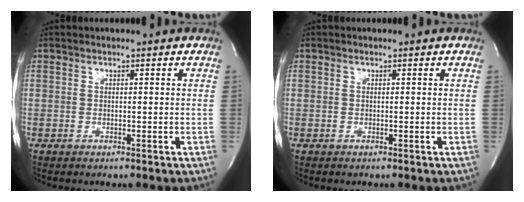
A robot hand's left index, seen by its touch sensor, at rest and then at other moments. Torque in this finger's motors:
{"motor_torque": [-0.02, -0.01, 0.00, 0.00]}